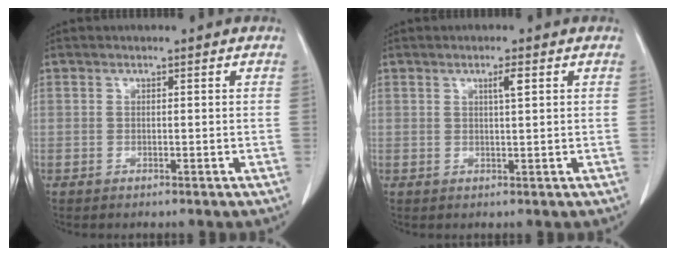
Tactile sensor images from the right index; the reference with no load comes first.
{"total": 1.8, "force": [0.8, 0.0, 1.7], "torque": [-0.032, -0.002, 0.012]}